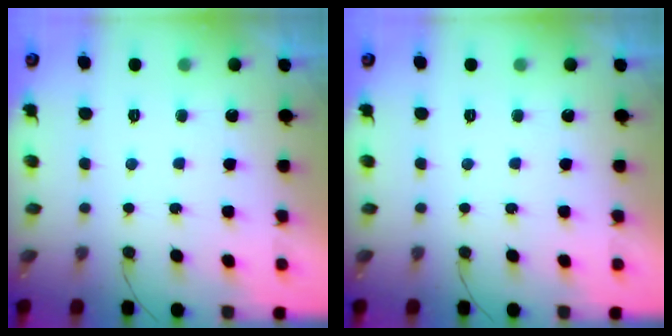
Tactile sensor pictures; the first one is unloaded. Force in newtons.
{"total": 0.0}